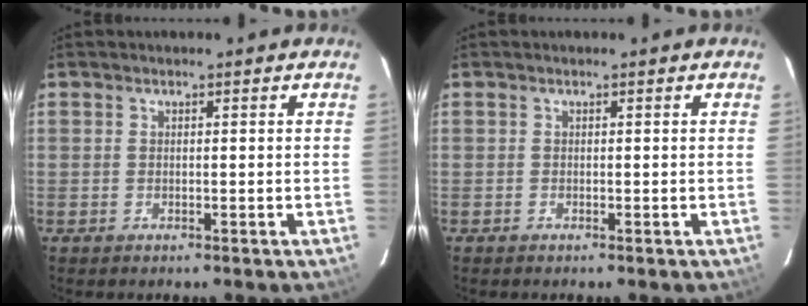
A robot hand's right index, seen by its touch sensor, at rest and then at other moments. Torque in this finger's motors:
{"motor_torque": [0.21, 0.11, 0.02, 0.01]}